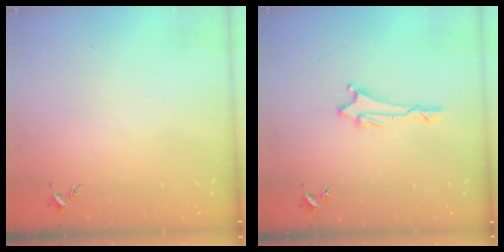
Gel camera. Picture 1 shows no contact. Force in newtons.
{"total": 1.7, "press": 1.6, "slide": 0.5}